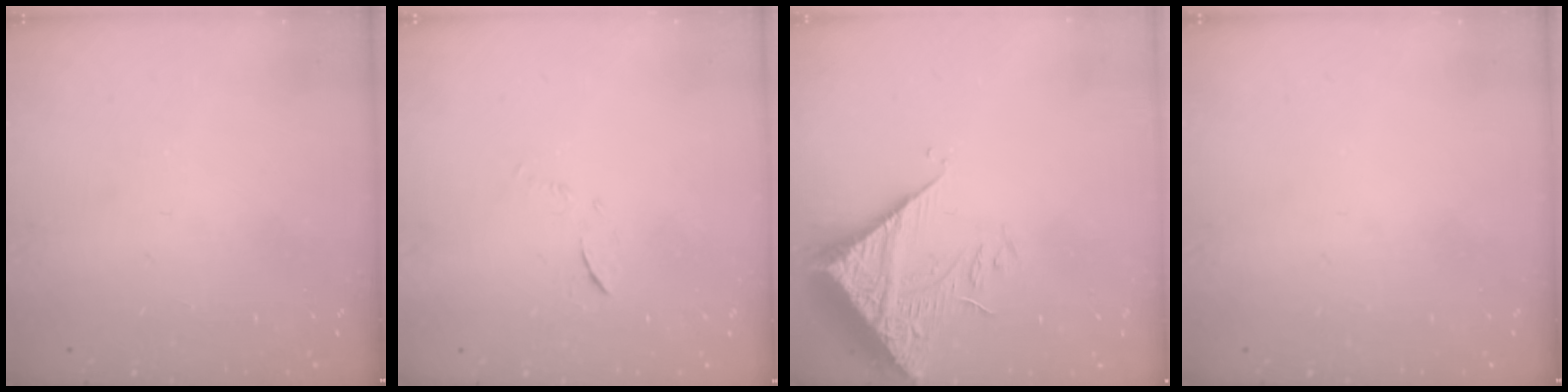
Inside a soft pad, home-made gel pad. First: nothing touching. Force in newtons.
{"total": 5.3, "press": 5.2, "slide": 0.4}
{"total": 9.3, "press": 9.2, "slide": 1.2}
{"total": 0.0}